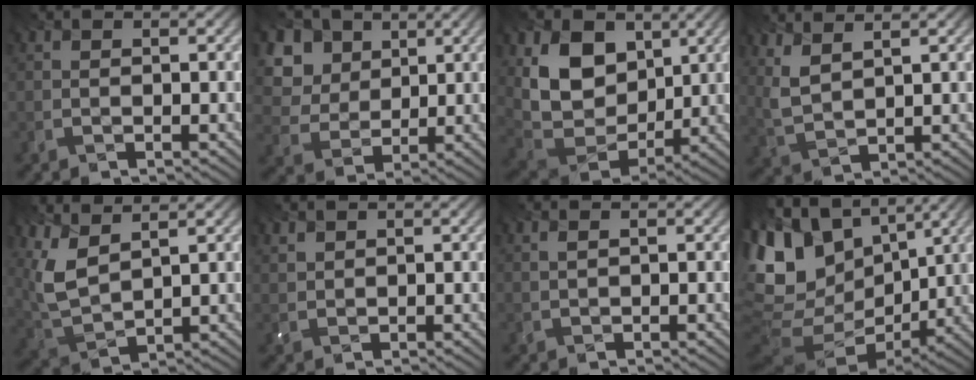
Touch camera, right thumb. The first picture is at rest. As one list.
[{"total": 10.8, "force": [4.4, 8.6, 4.8], "torque": [-0.170, 0.021, 0.097]}, {"total": 11.5, "force": [2.9, 8.5, 7.2], "torque": [-0.173, -0.001, 0.048]}, {"total": 4.6, "force": [3.4, 1.5, 2.8], "torque": [-0.079, 0.003, 0.072]}, {"total": 7.5, "force": [4.0, 3.3, 5.4], "torque": [-0.152, 0.007, 0.084]}, {"total": 1.4, "force": [1.2, 0.6, 0.4], "torque": [-0.010, 0.004, 0.029]}, {"total": 0.6, "force": [0.4, 0.1, 0.4], "torque": [-0.001, -0.001, 0.004]}, {"total": 15.3, "force": [2.4, 10.8, 10.6], "torque": [-0.230, -0.004, 0.056]}]